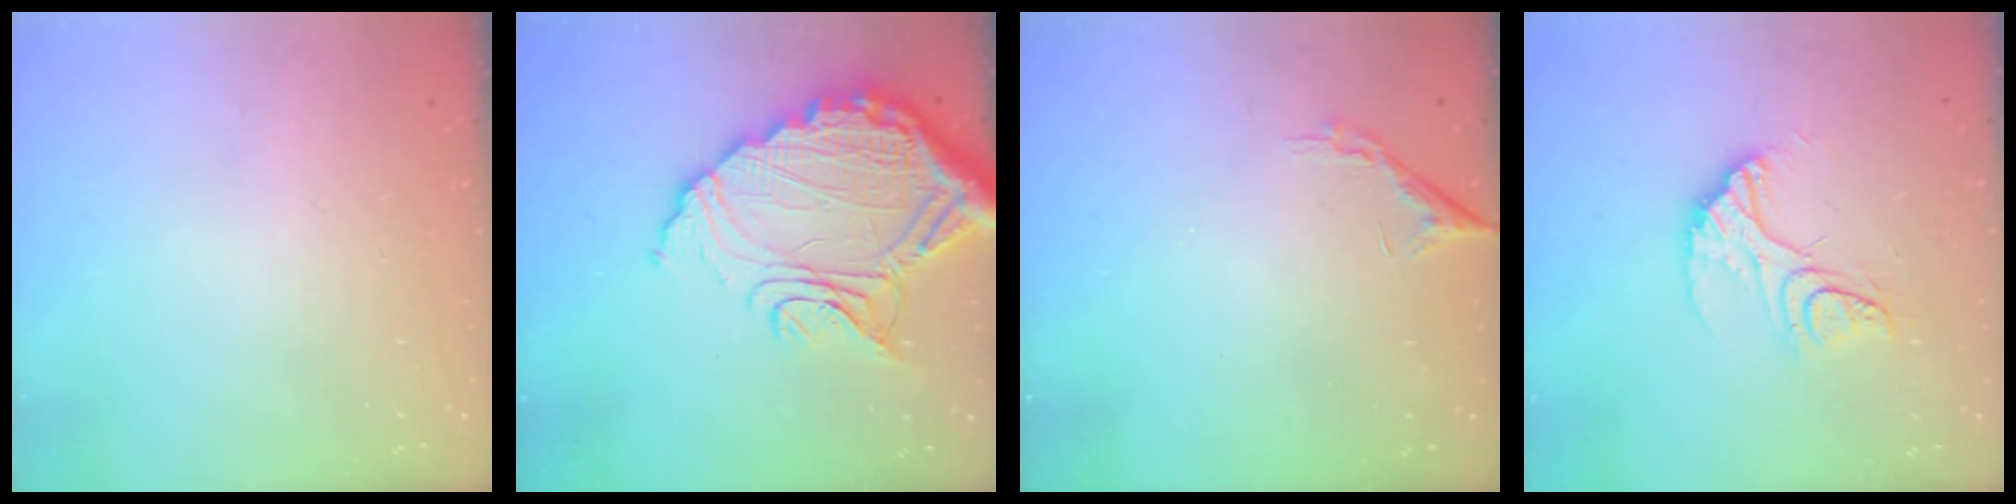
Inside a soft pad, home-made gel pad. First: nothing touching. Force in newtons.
{"total": 20.2, "press": 20.1, "slide": 2.2}
{"total": 6.8, "press": 6.8, "slide": 0.4}
{"total": 13.5, "press": 13.4, "slide": 1.3}